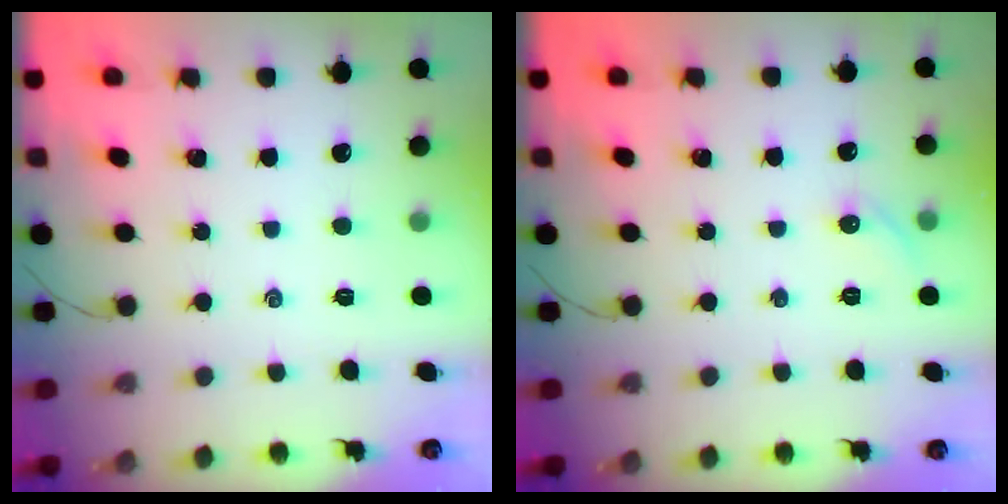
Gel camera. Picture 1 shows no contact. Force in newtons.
{"total": 5.2, "press": 5.0, "slide": 1.4}